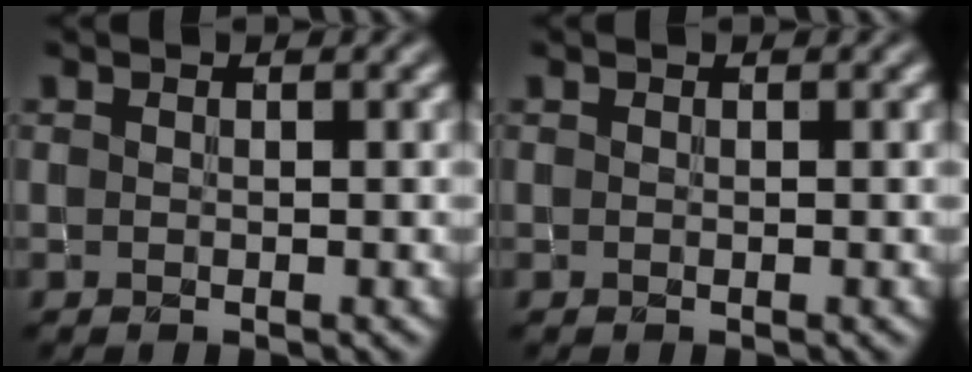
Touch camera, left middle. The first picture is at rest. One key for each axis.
{"total": 0.0}